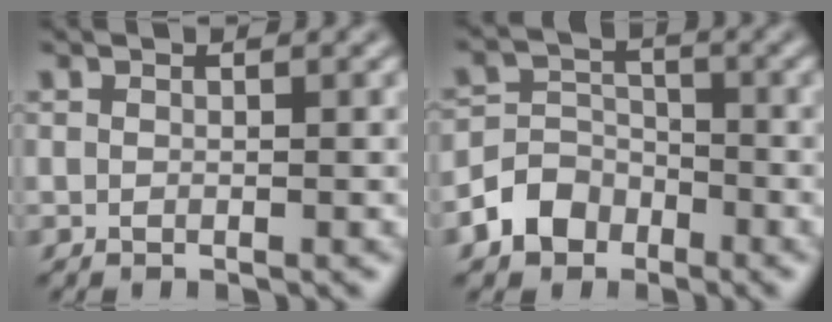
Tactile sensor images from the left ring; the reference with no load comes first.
{"total": 4.1, "force": [-2.4, 3.1, 1.2], "torque": [-0.020, 0.003, -0.052]}